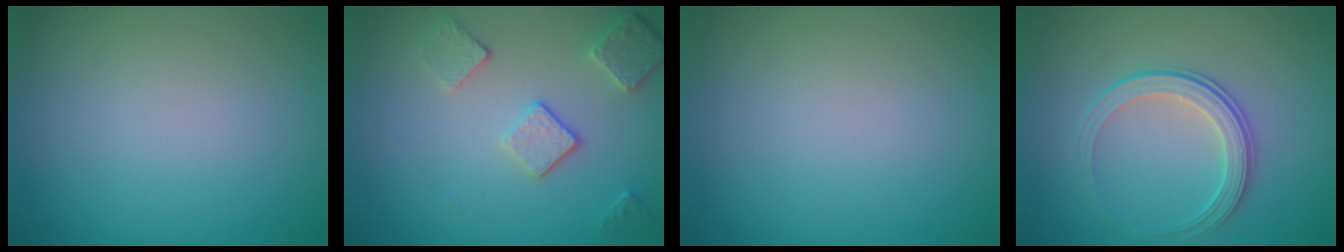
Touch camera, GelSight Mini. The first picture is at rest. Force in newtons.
{"total": 3.5, "press": 2.8, "slide": 2.1}
{"total": 0.0}
{"total": 2.8, "press": 2.2, "slide": 1.8}